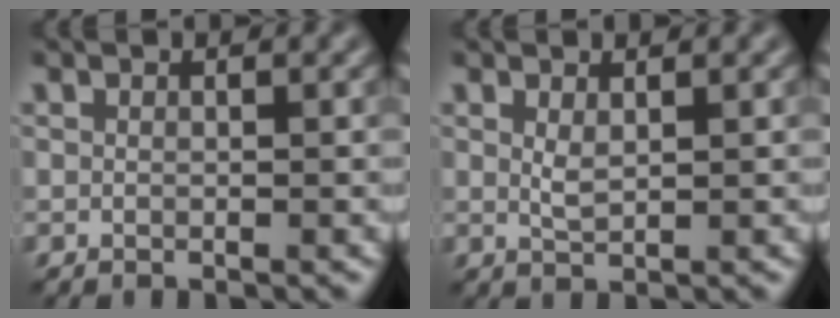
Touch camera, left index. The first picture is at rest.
{"total": 1.1, "force": [0.6, 0.3, 0.9], "torque": [-0.023, -0.003, 0.014]}